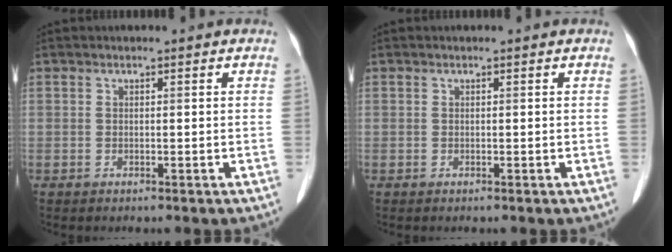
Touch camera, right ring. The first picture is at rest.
{"total": 0.0}